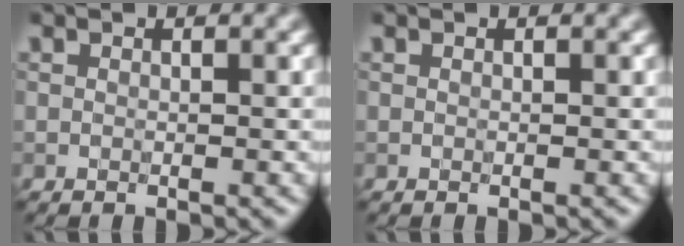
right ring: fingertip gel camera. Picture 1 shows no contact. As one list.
[{"total": 0.0}]